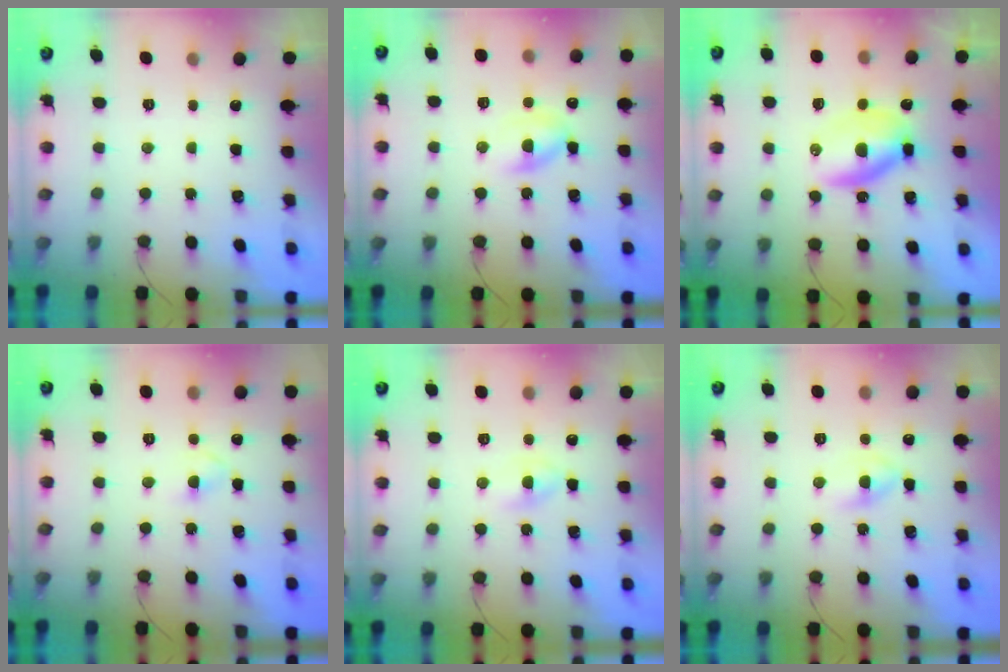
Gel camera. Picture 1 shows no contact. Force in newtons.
{"total": 6.1, "press": 6.0, "slide": 0.9}
{"total": 6.9, "press": 6.9, "slide": 0.5}
{"total": 2.9, "press": 2.7, "slide": 1.1}
{"total": 2.1, "press": 2.0, "slide": 0.7}
{"total": 3.1, "press": 2.9, "slide": 1.0}